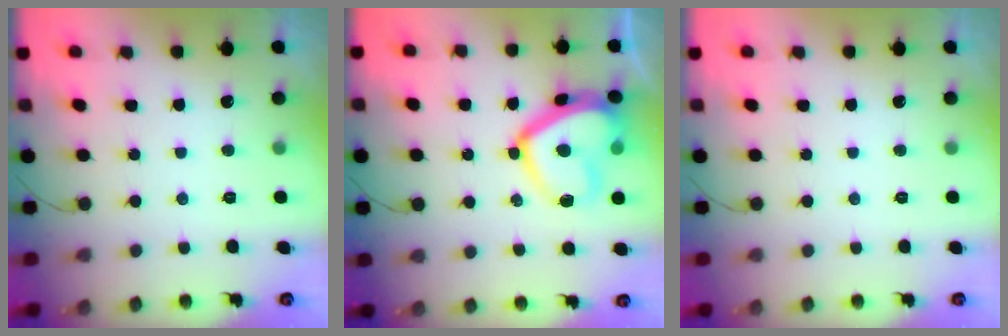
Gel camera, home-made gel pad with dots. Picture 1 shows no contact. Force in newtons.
{"total": 15.8, "press": 15.7, "slide": 1.6}
{"total": 0.0}